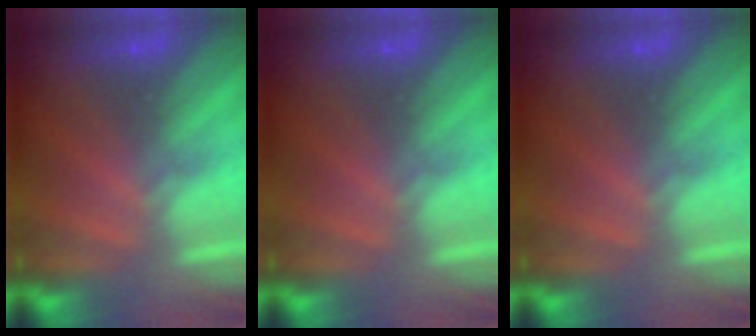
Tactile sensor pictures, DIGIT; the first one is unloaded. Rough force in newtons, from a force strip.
{"total": 0.0}
{"total": 0.0}